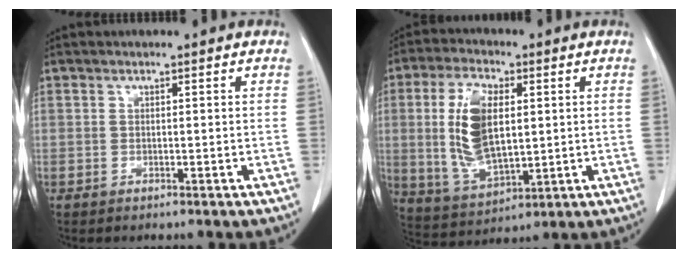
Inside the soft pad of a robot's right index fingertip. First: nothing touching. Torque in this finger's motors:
{"motor_torque": [0.59, 0.04, 0.36, 0.21]}